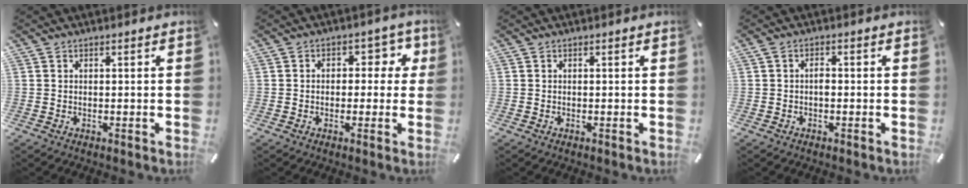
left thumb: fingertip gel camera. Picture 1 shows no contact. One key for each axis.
{"total": 5.9, "fx": 0.8, "fy": 4.5, "fz": 3.7, "tx": -0.039, "ty": 0.000, "tz": 0.005}
{"total": 0.0}
{"total": 2.1, "fx": -0.6, "fy": 1.2, "fz": 1.7, "tx": -0.032, "ty": 0.004, "tz": -0.011}